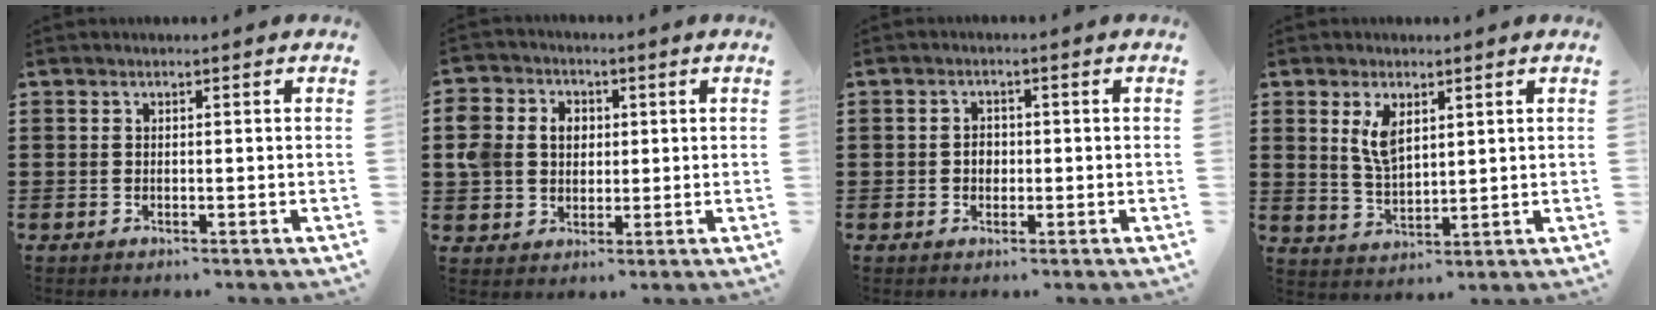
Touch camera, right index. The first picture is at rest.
{"total": 7.2, "force": [1.1, 6.3, 3.4], "torque": [-0.108, 0.017, 0.015]}
{"total": 1.8, "force": [-0.2, 1.4, 1.1], "torque": [-0.023, 0.006, -0.006]}
{"total": 5.2, "force": [2.2, 2.5, 4.0], "torque": [-0.078, 0.003, 0.038]}